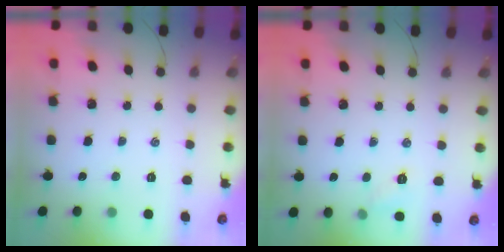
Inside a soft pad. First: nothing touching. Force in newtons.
{"total": 4.8, "press": 4.5, "slide": 1.4}